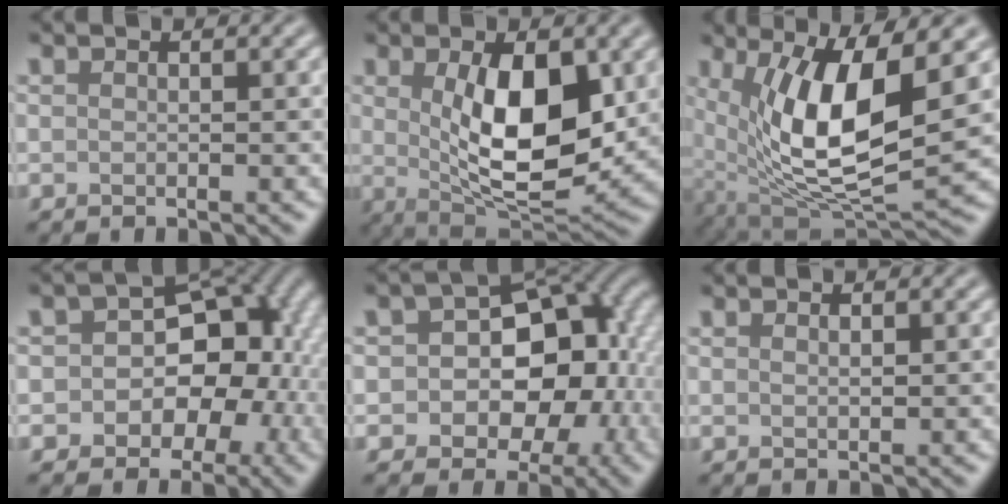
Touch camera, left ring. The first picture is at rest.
{"total": 9.1, "force": [1.2, 4.0, 8.1], "torque": [-0.134, -0.014, 0.028]}
{"total": 10.6, "force": [2.4, 3.5, 9.6], "torque": [-0.175, -0.013, 0.046]}
{"total": 8.4, "force": [-1.4, 6.4, 5.2], "torque": [-0.002, 0.013, -0.043]}
{"total": 9.4, "force": [-1.2, 6.8, 6.4], "torque": [-0.065, 0.005, -0.027]}
{"total": 0.6, "force": [0.3, 0.2, 0.5], "torque": [-0.008, -0.001, 0.007]}